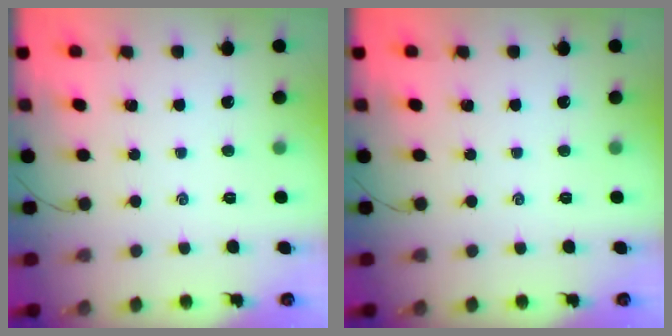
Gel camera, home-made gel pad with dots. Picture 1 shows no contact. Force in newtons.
{"total": 0.0}